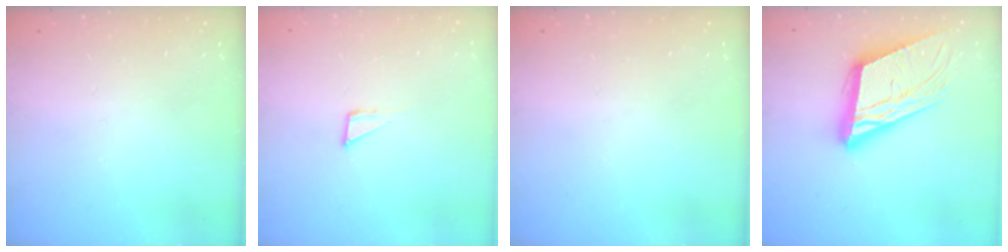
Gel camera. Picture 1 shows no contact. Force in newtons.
{"total": 2.6, "press": 2.6, "slide": 0.1}
{"total": 0.0}
{"total": 18.2, "press": 18.0, "slide": 2.7}